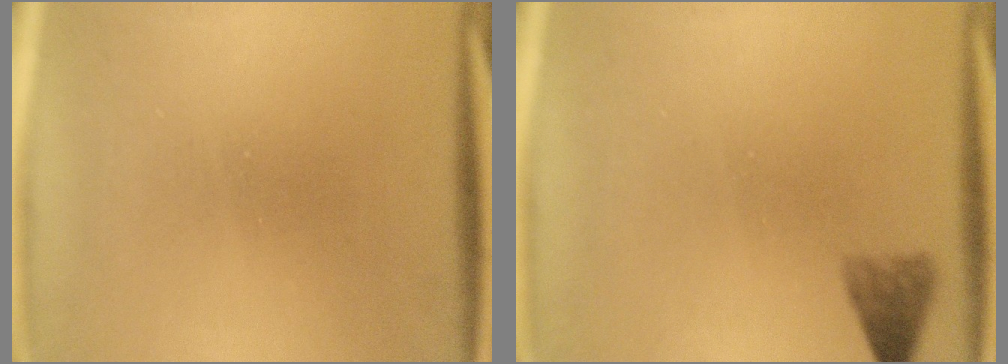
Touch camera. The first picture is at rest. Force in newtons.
{"total": 2.9}